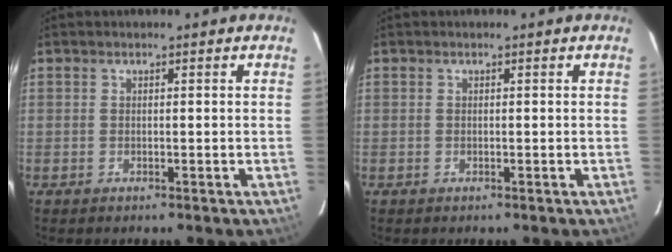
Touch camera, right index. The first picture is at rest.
{"total": 0.0}